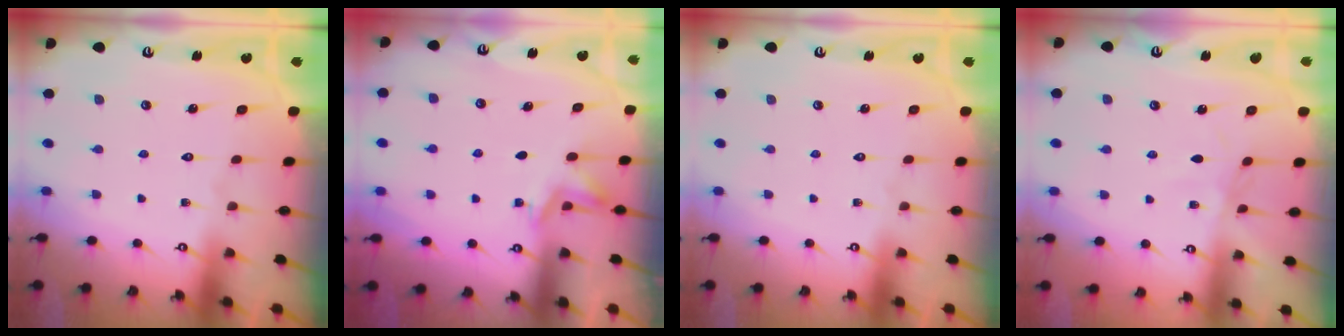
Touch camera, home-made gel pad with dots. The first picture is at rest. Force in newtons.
{"total": 3.6, "press": 3.1, "slide": 1.7}
{"total": 0.0}
{"total": 1.7, "press": 1.7, "slide": 0.2}